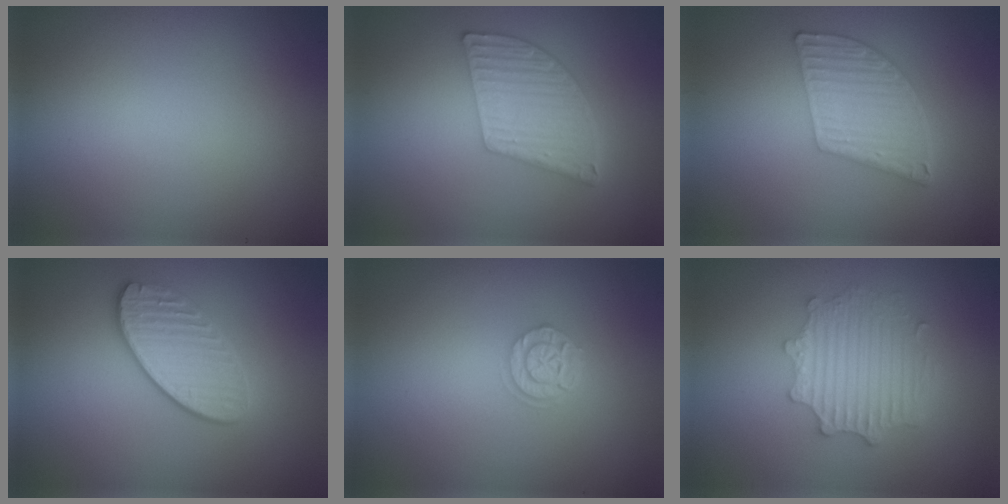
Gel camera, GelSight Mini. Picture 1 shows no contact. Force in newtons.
{"total": 5.7, "press": 4.0, "slide": 4.0}
{"total": 5.6, "press": 3.9, "slide": 4.0}
{"total": 3.5, "press": 3.3, "slide": 1.3}
{"total": 2.2, "press": 1.8, "slide": 1.2}
{"total": 4.0, "press": 3.2, "slide": 2.4}